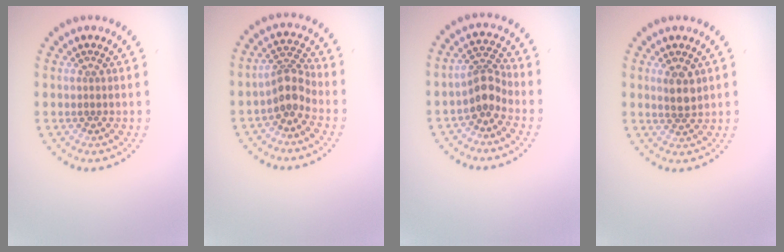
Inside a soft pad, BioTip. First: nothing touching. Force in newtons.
{"total": 2.9, "press": 2.3, "slide": 1.8}
{"total": 2.8, "press": 2.1, "slide": 1.8}
{"total": 2.1, "press": 1.9, "slide": 0.8}